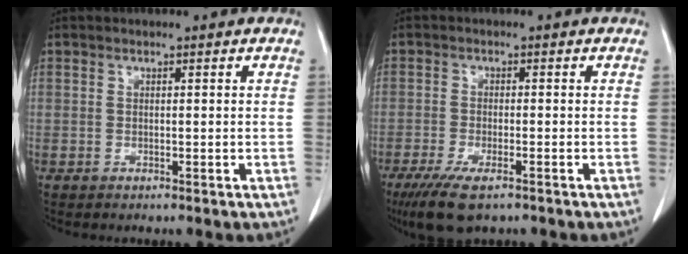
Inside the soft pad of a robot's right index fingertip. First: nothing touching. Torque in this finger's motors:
{"motor_torque": [0.82, -0.60, 0.33, 0.09]}